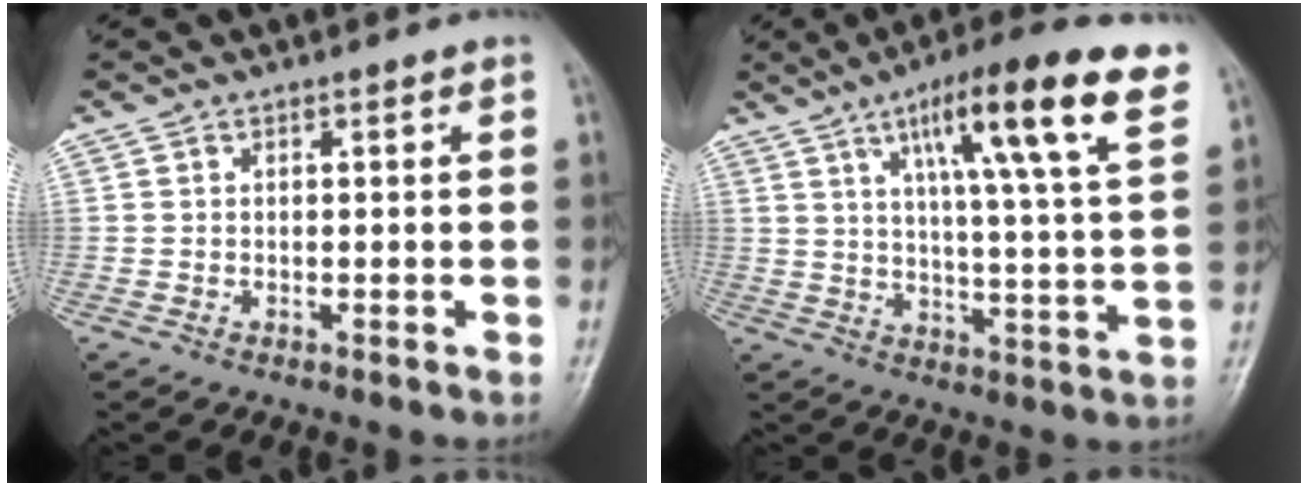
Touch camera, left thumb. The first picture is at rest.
{"total": 18.4, "force": [9.6, 2.6, 15.4], "torque": [-0.217, -0.029, 0.140]}